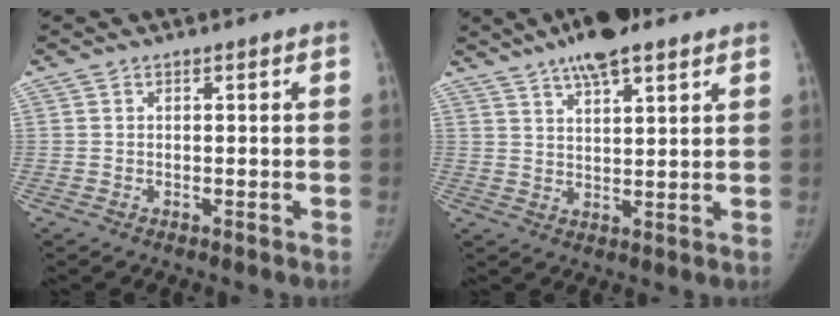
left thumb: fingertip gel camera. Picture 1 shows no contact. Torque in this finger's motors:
{"motor_torque": [0.73, -0.24, 1.30, -1.04, 0.20]}